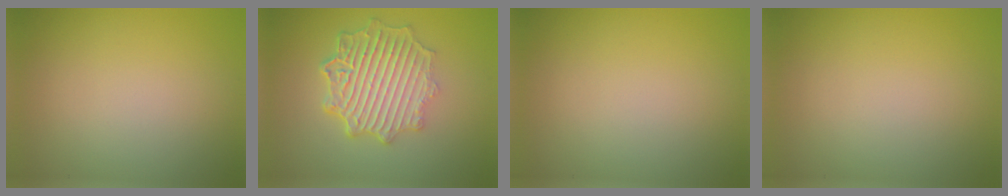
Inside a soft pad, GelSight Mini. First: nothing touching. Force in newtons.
{"total": 6.9, "press": 5.3, "slide": 4.4}
{"total": 0.0}
{"total": 0.0}